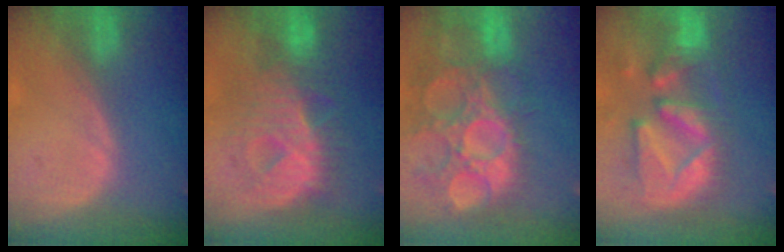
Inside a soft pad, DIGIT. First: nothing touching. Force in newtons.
{"total": 10.4, "press": 10.3, "slide": 0.9}
{"total": 15.1, "press": 12.6, "slide": 8.4}
{"total": 13.1, "press": 11.4, "slide": 6.5}